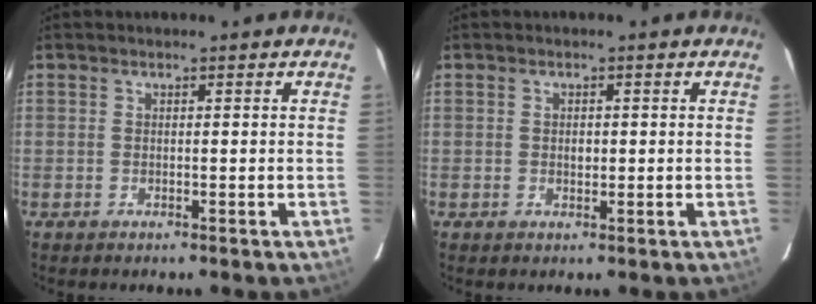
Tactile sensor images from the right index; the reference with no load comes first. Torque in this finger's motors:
{"motor_torque": [0.23, 0.17, 0.10, 0.00]}